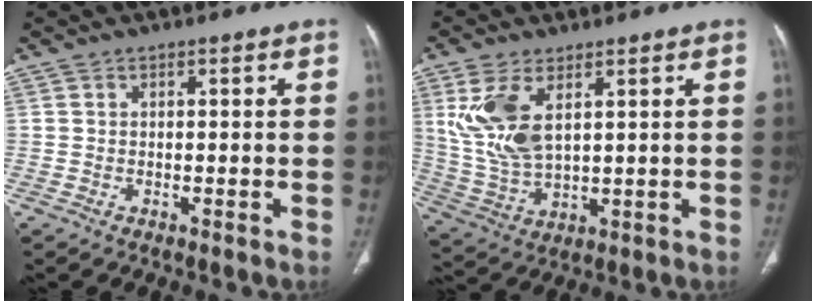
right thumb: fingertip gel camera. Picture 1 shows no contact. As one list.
[{"total": 11.1, "force": [4.0, 5.4, 8.8], "torque": [-0.190, -0.014, 0.094]}]